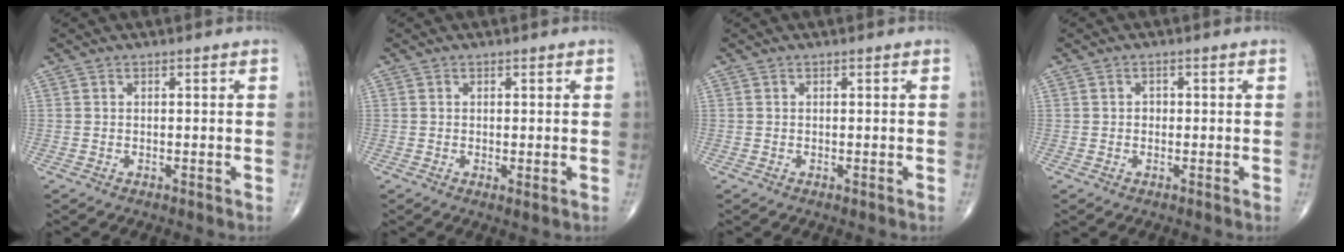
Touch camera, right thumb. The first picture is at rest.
{"total": 1.2, "force": [-0.2, 0.3, 1.2], "torque": [-0.022, -0.007, -0.005]}
{"total": 0.0}
{"total": 1.0, "force": [-0.1, 0.8, 0.5], "torque": [0.000, 0.003, -0.005]}